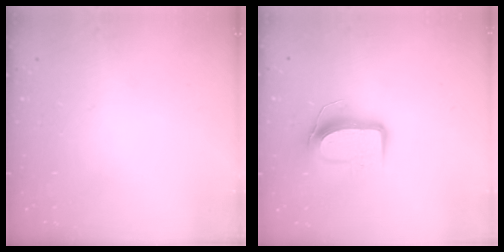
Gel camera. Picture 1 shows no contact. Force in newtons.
{"total": 10.0, "press": 10.0, "slide": 1.0}